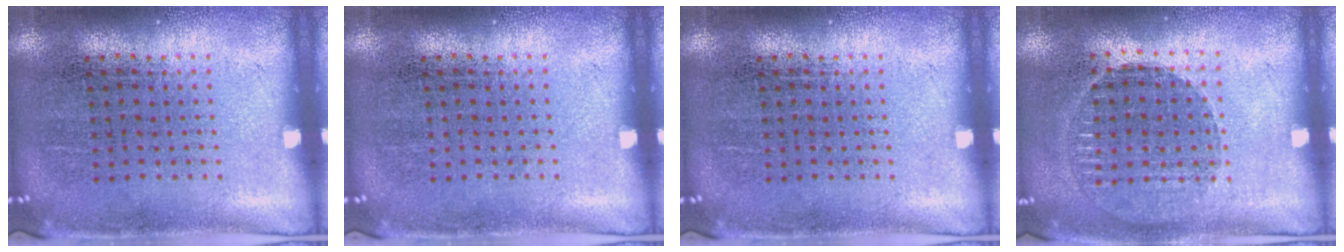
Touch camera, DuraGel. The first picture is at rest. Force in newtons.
{"total": 0.0}
{"total": 0.0}
{"total": 1.1, "press": 1.1, "slide": 0.1}